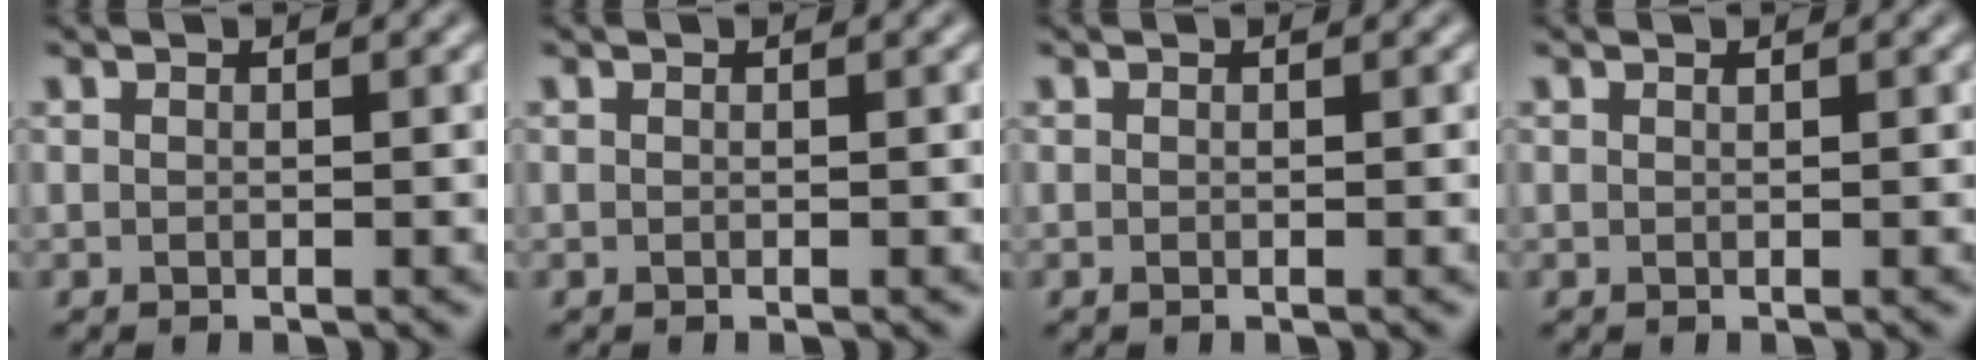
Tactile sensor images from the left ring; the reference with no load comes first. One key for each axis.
{"total": 0.0}
{"total": 0.0}
{"total": 0.0}